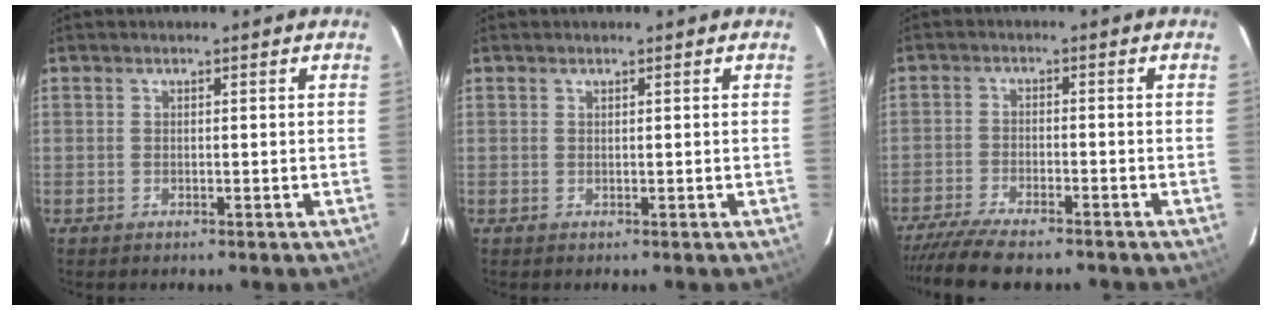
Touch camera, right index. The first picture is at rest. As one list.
[{"total": 0.0}, {"total": 11.7, "force": [-10.1, 2.2, 5.5], "torque": [-0.129, -0.031, -0.172]}]